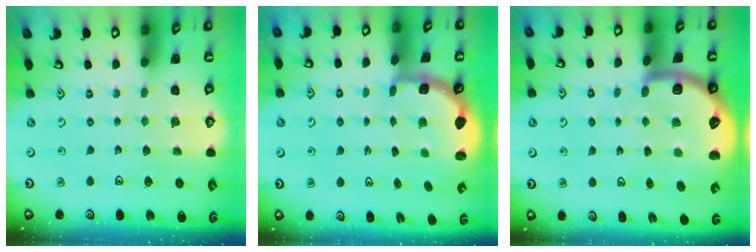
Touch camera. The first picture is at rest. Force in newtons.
{"total": 2.5, "press": 2.2, "slide": 1.2}
{"total": 6.5, "press": 6.3, "slide": 1.7}